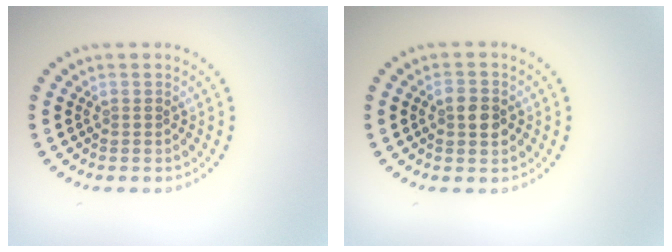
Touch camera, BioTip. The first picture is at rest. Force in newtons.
{"total": 2.6, "press": 2.6, "slide": 0.1}